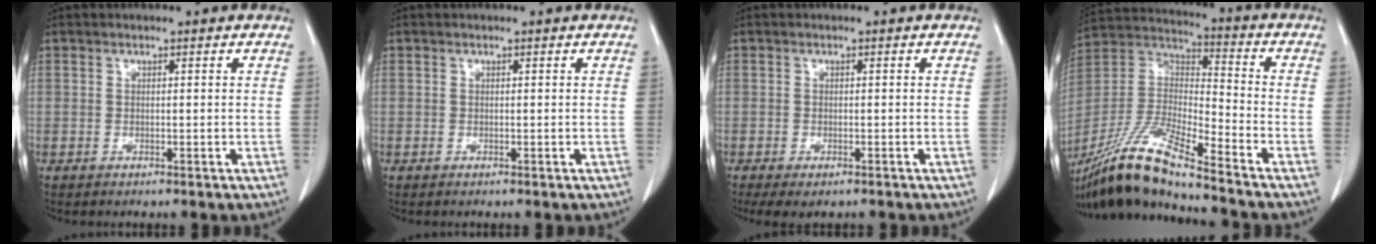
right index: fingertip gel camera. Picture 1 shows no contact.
{"total": 0.0}
{"total": 4.2, "force": [-3.1, 1.6, 2.4], "torque": [-0.037, -0.011, -0.045]}
{"total": 17.2, "force": [-14.2, 0.1, 9.7], "torque": [-0.211, -0.013, -0.272]}